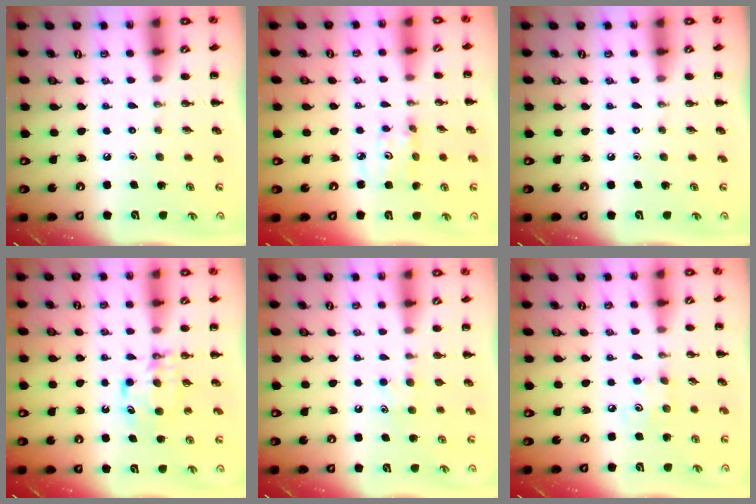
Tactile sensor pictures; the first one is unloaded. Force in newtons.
{"total": 2.8, "press": 2.8, "slide": 0.4}
{"total": 0.0}
{"total": 6.1, "press": 6.0, "slide": 1.0}
{"total": 5.8, "press": 5.5, "slide": 1.7}
{"total": 4.2, "press": 4.1, "slide": 0.9}